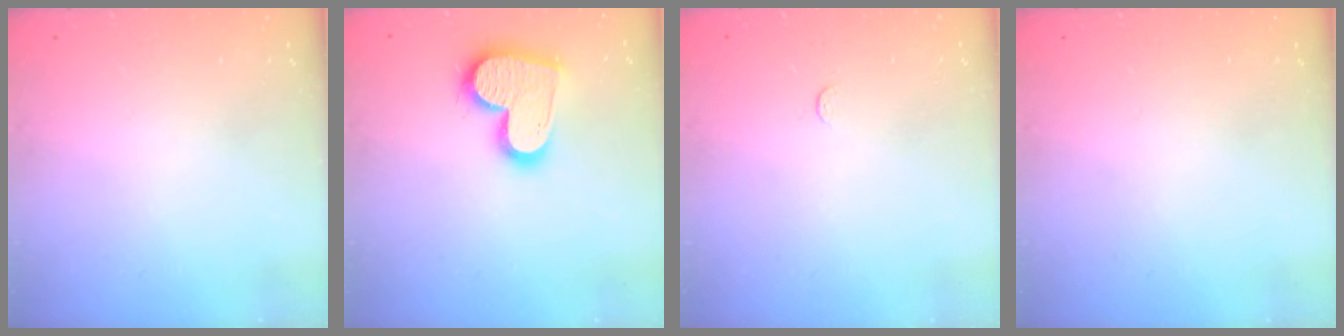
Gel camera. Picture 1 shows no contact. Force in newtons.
{"total": 17.0, "press": 16.9, "slide": 1.6}
{"total": 2.7, "press": 2.7, "slide": 0.2}
{"total": 0.0}